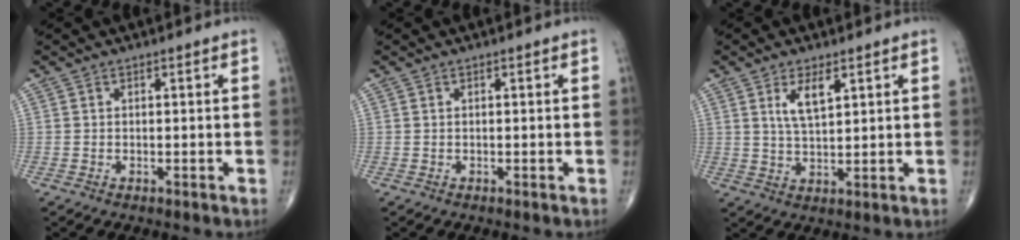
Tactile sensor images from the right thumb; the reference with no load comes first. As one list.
[{"total": 0.0}, {"total": 5.4, "force": [2.5, 2.1, 4.3], "torque": [-0.076, -0.017, 0.051]}]